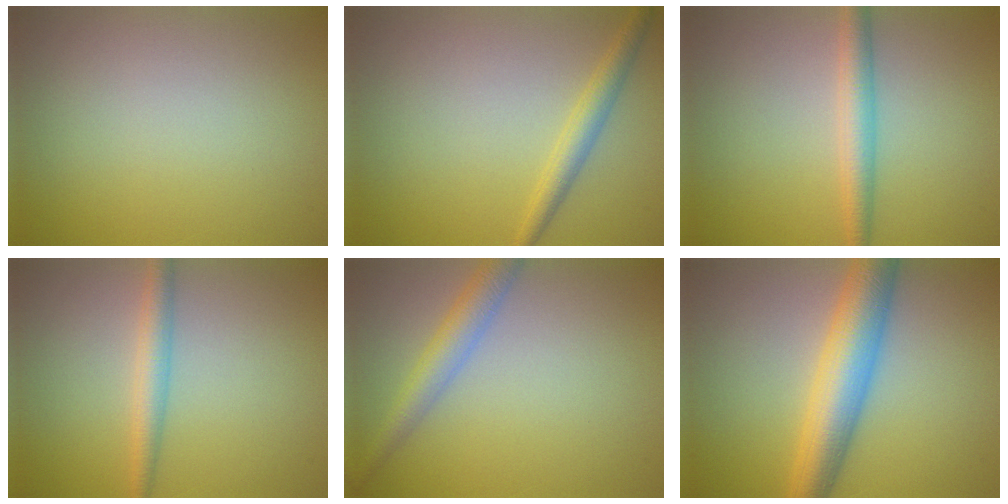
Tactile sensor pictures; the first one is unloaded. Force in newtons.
{"total": 2.2, "press": 2.2, "slide": 0.0}
{"total": 2.9, "press": 2.9, "slide": 0.1}
{"total": 2.4, "press": 2.4, "slide": 0.1}
{"total": 3.1, "press": 3.1, "slide": 0.0}
{"total": 6.8, "press": 6.8, "slide": 0.2}